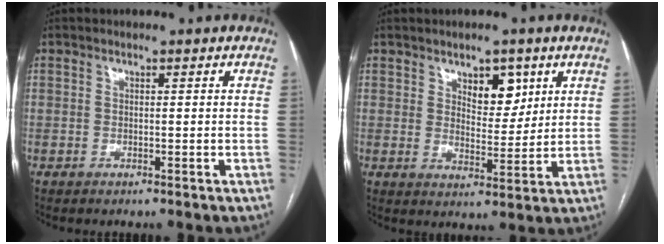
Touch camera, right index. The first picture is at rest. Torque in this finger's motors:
{"motor_torque": [0.12, 0.10, 0.10, 0.05]}